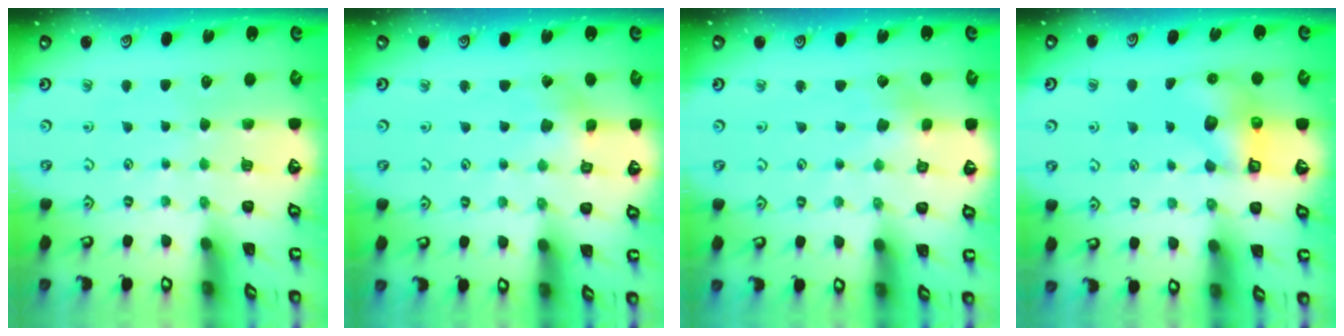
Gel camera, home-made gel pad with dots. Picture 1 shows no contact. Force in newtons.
{"total": 2.1, "press": 2.1, "slide": 0.2}
{"total": 2.5, "press": 2.5, "slide": 0.3}
{"total": 7.6, "press": 7.6, "slide": 0.8}